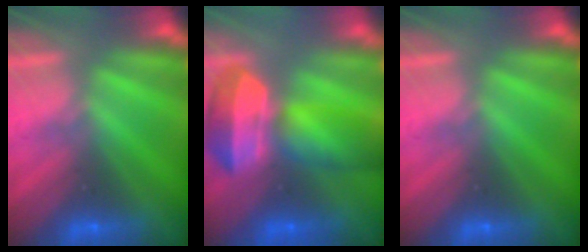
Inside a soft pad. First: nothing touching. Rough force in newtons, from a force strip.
{"total": 5.8}
{"total": 0.0}